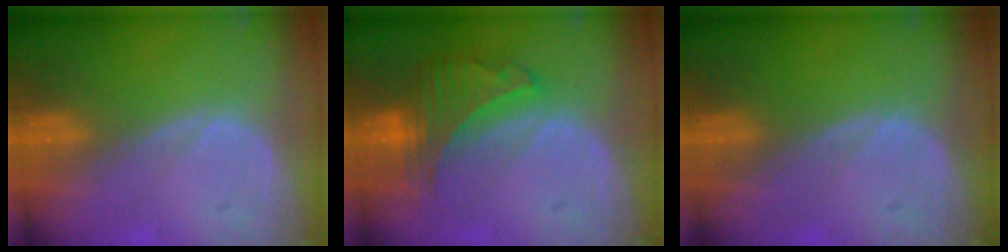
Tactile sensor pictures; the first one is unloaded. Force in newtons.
{"total": 6.5, "press": 6.0, "slide": 2.4}
{"total": 0.0}